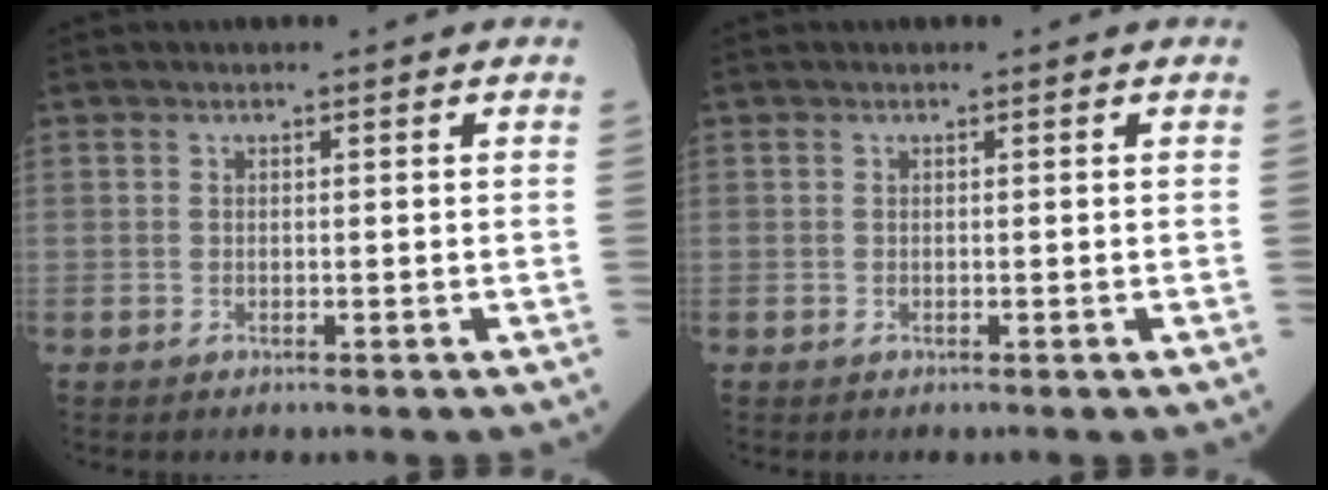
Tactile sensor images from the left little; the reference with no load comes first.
{"total": 0.0}